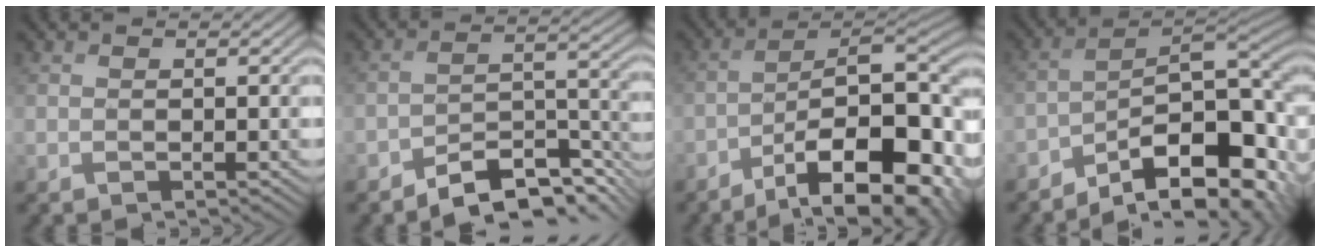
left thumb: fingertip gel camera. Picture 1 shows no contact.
{"total": 8.2, "force": [-6.3, 2.6, 4.6], "torque": [-0.068, 0.001, -0.116]}
{"total": 18.7, "force": [-10.4, 7.5, 13.6], "torque": [-0.175, -0.010, -0.153]}
{"total": 15.3, "force": [-7.8, 6.2, 11.6], "torque": [-0.161, -0.015, -0.134]}